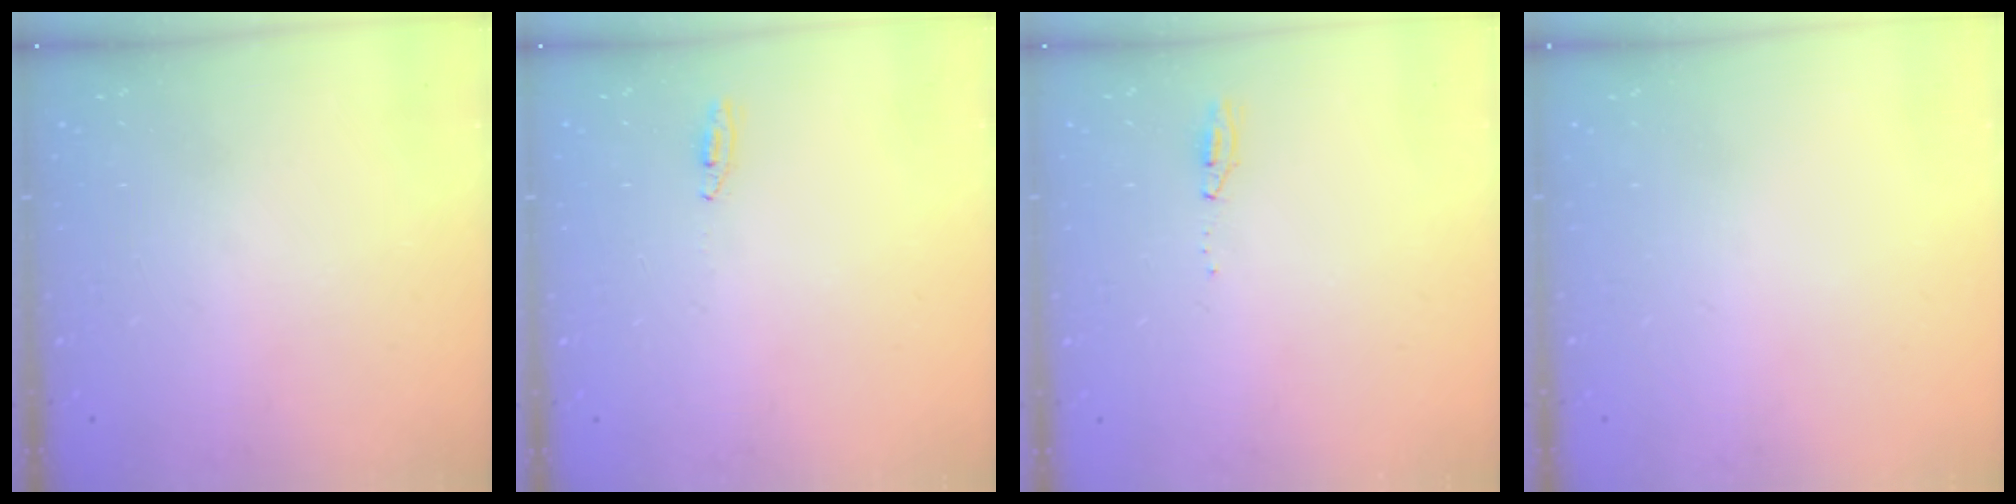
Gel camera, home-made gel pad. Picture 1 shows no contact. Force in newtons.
{"total": 2.7, "press": 2.5, "slide": 1.0}
{"total": 15.0, "press": 4.8, "slide": 14.3}
{"total": 0.0}